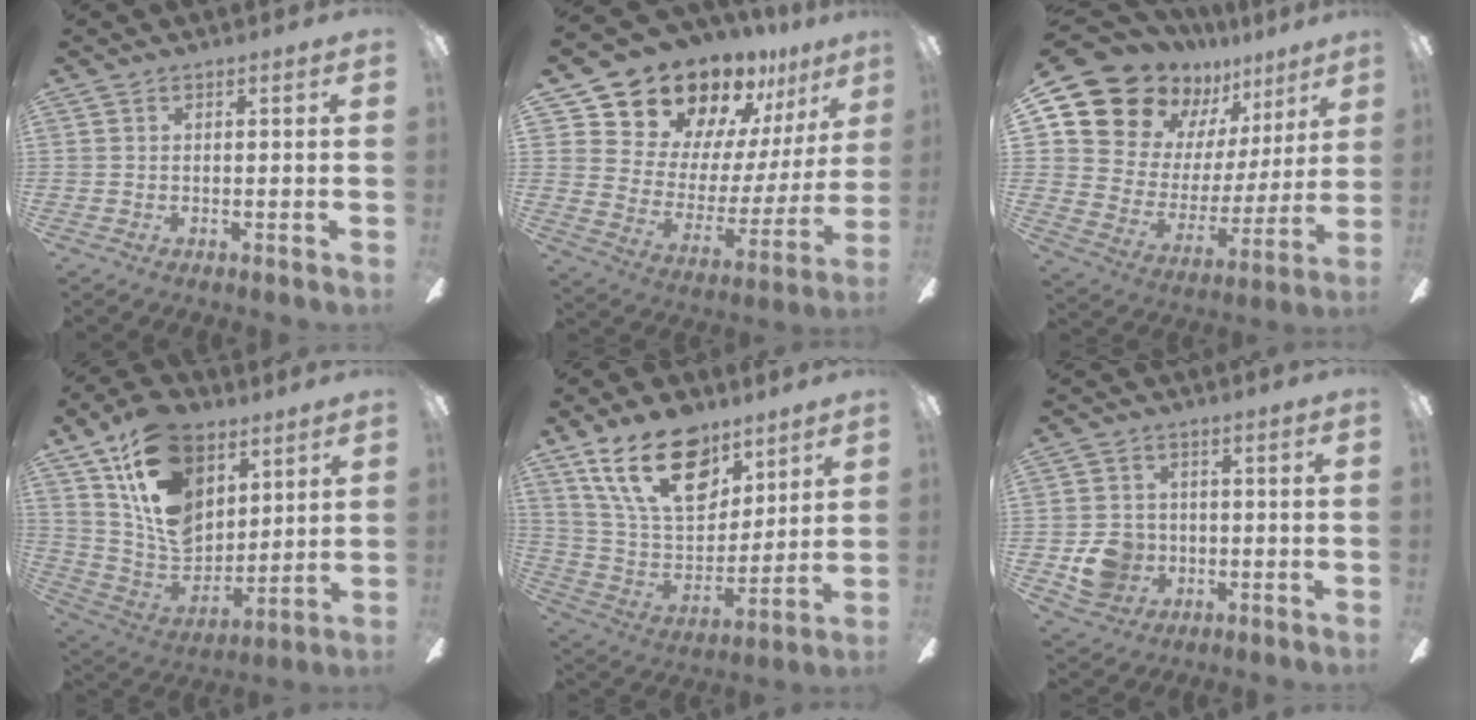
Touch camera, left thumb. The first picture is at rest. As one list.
[{"total": 17.9, "force": [15.8, 7.9, 3.2], "torque": [-0.085, -0.133, 0.298]}, {"total": 16.7, "force": [13.2, 9.4, 3.9], "torque": [-0.104, -0.105, 0.257]}, {"total": 19.6, "force": [10.1, 13.3, 10.3], "torque": [-0.194, -0.050, 0.191]}, {"total": 21.7, "force": [12.6, 12.4, 12.6], "torque": [-0.231, -0.058, 0.226]}, {"total": 8.5, "force": [-1.9, 7.7, 2.9], "torque": [-0.067, 0.017, -0.031]}]